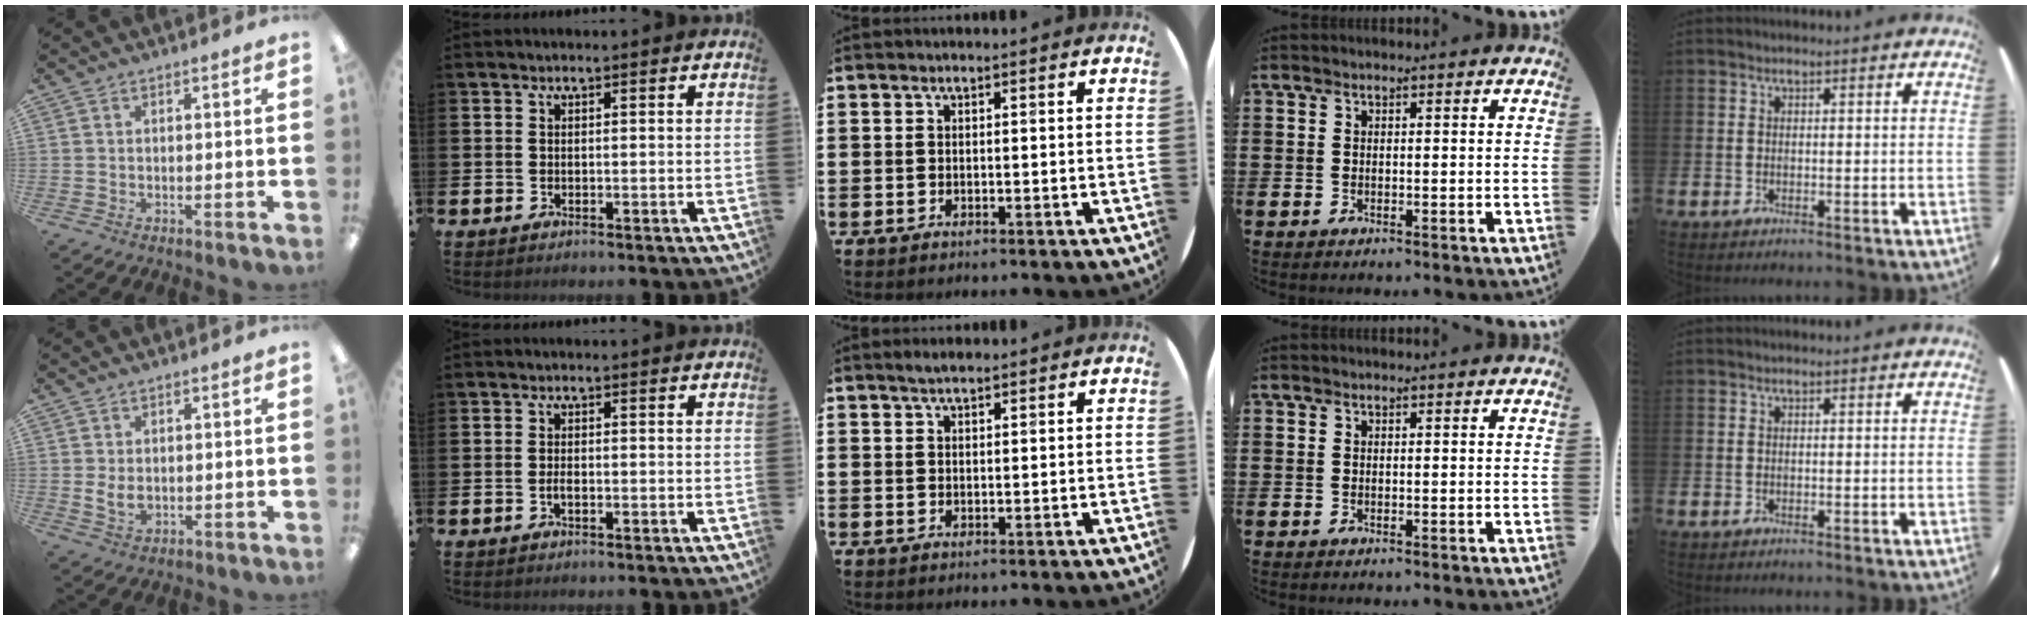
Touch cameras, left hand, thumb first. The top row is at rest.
{"thumb": {"total": 3.8, "force": [0.0, 2.5, 2.9], "torque": [-0.059, -0.005, -0.003]}, "index": {"total": 1.1, "force": [-0.4, 0.4, 0.9], "torque": [-0.019, -0.001, -0.006]}, "middle": {"total": 1.6, "force": [1.3, 0.3, 0.8], "torque": [-0.015, 0.004, 0.023]}}